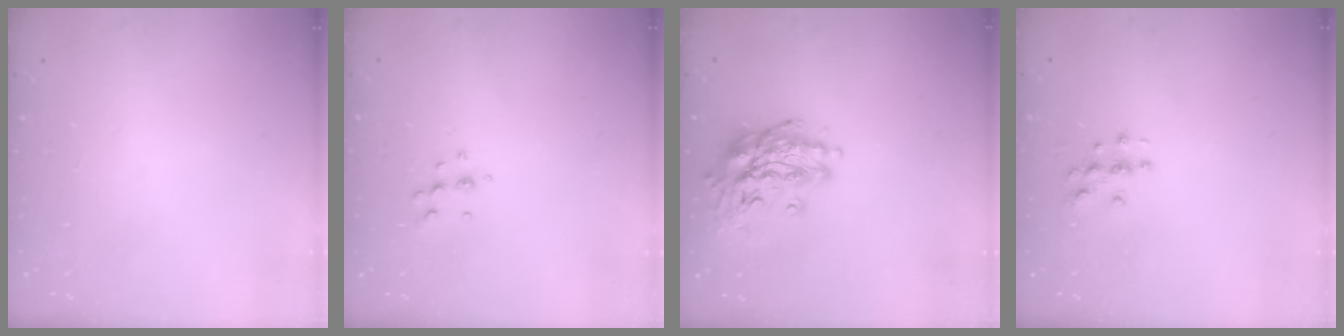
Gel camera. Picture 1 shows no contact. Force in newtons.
{"total": 5.7, "press": 5.6, "slide": 1.0}
{"total": 16.0, "press": 15.8, "slide": 2.7}
{"total": 3.0, "press": 3.0, "slide": 0.3}